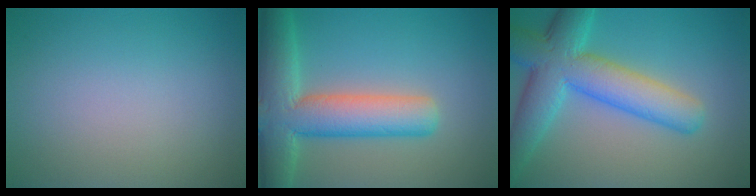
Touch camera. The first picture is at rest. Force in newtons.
{"total": 9.0, "press": 8.9, "slide": 0.5}
{"total": 7.0, "press": 7.0, "slide": 0.6}